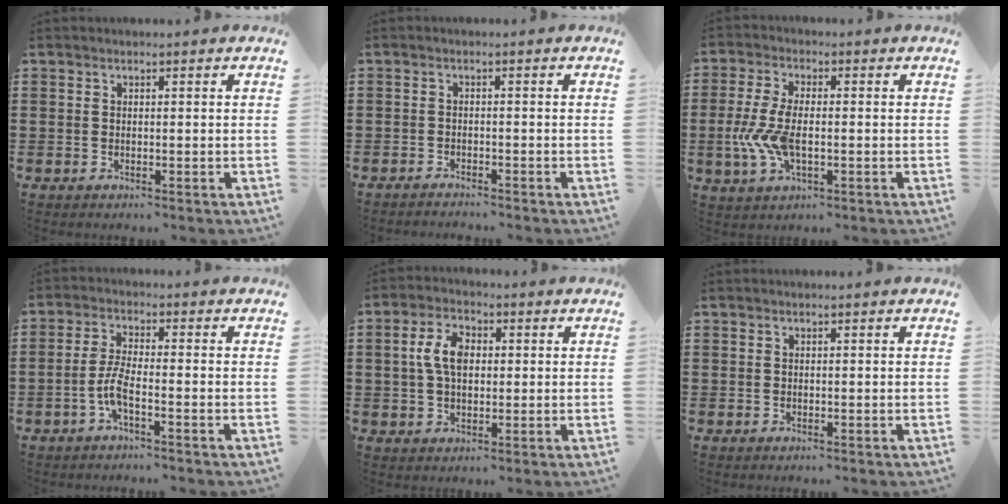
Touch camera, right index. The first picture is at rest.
{"total": 1.5, "force": [-1.5, -0.1, -0.2], "torque": [-0.001, 0.003, -0.032]}
{"total": 7.3, "force": [-1.3, 3.3, 6.4], "torque": [-0.154, -0.007, -0.030]}
{"total": 4.7, "force": [-2.3, 0.9, 4.1], "torque": [-0.105, -0.008, -0.053]}
{"total": 5.9, "force": [0.5, 3.4, 4.7], "torque": [-0.107, 0.014, 0.003]}
{"total": 0.0}